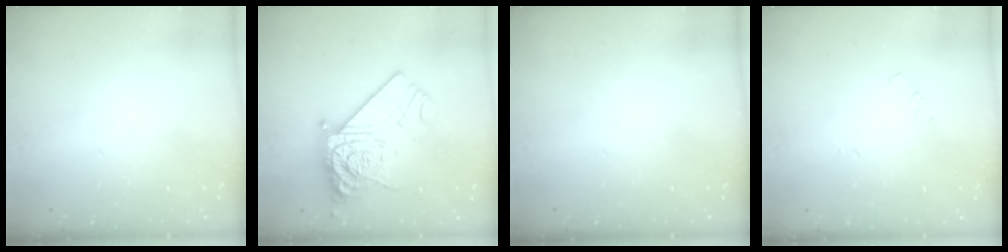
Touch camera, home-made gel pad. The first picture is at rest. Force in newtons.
{"total": 12.2, "press": 12.1, "slide": 1.4}
{"total": 0.0}
{"total": 1.0, "press": 0.9, "slide": 0.2}